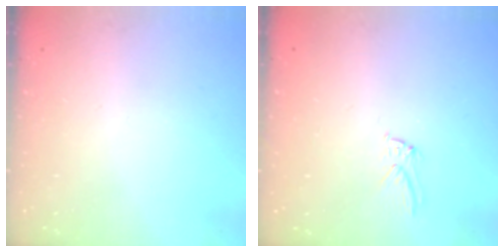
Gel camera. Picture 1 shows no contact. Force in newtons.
{"total": 5.7, "press": 5.7, "slide": 0.2}